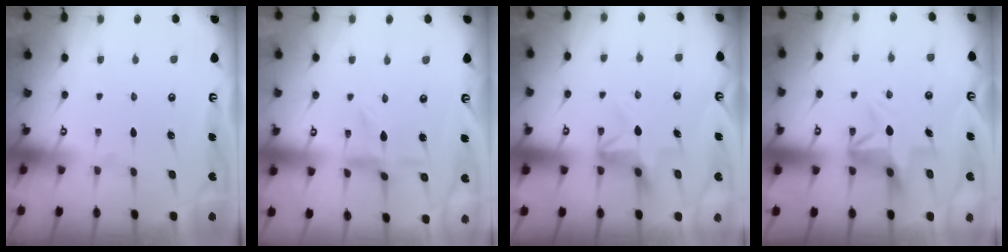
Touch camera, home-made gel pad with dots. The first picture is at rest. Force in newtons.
{"total": 2.1, "press": 2.1, "slide": 0.3}
{"total": 4.6, "press": 4.6, "slide": 0.2}
{"total": 6.2, "press": 6.2, "slide": 0.4}